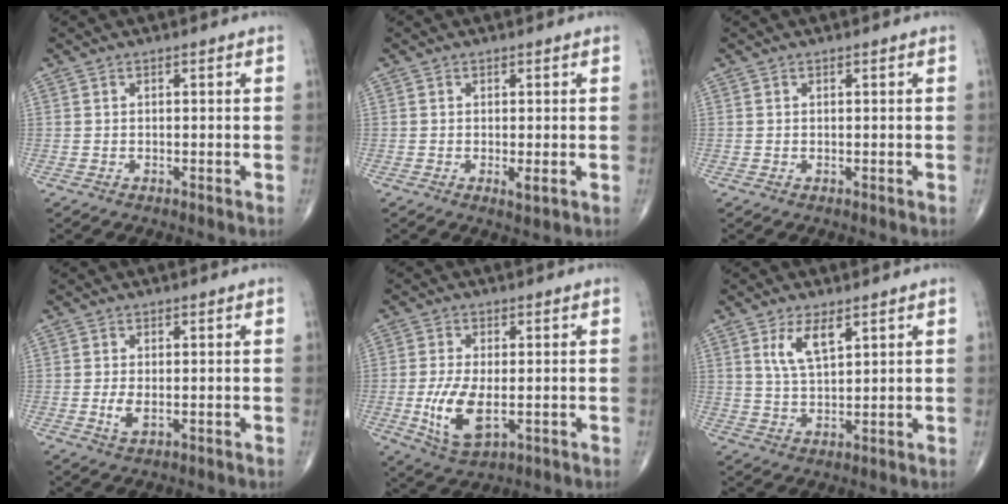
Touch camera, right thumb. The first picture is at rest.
{"total": 1.6, "force": [-0.3, 0.5, 1.6], "torque": [-0.027, -0.007, -0.003]}
{"total": 0.0}
{"total": 2.7, "force": [-0.3, 1.3, 2.3], "torque": [-0.054, -0.007, -0.005]}
{"total": 9.2, "force": [-1.5, 4.3, 8.0], "torque": [-0.160, -0.014, -0.020]}
{"total": 6.3, "force": [3.2, 2.5, 4.8], "torque": [-0.087, -0.018, 0.067]}